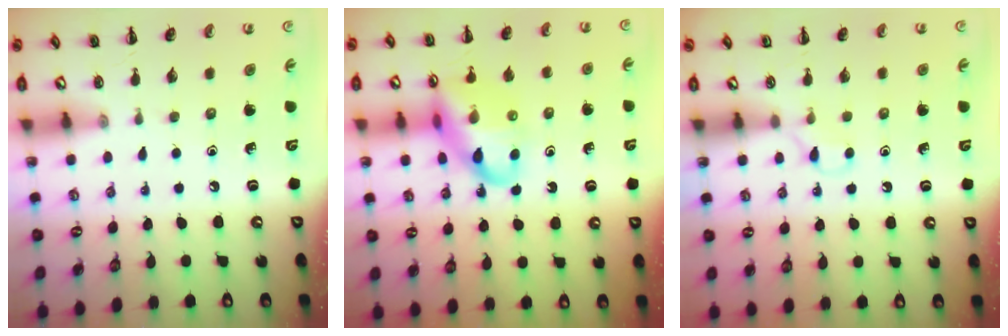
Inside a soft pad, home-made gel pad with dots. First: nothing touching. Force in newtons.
{"total": 15.2, "press": 14.9, "slide": 2.8}
{"total": 2.6, "press": 2.4, "slide": 0.9}